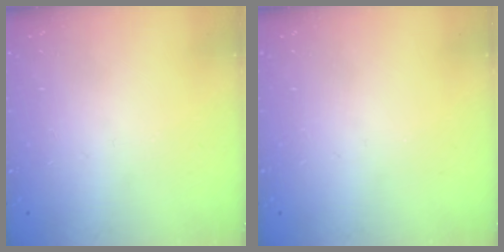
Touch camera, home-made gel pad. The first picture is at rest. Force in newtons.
{"total": 0.0}